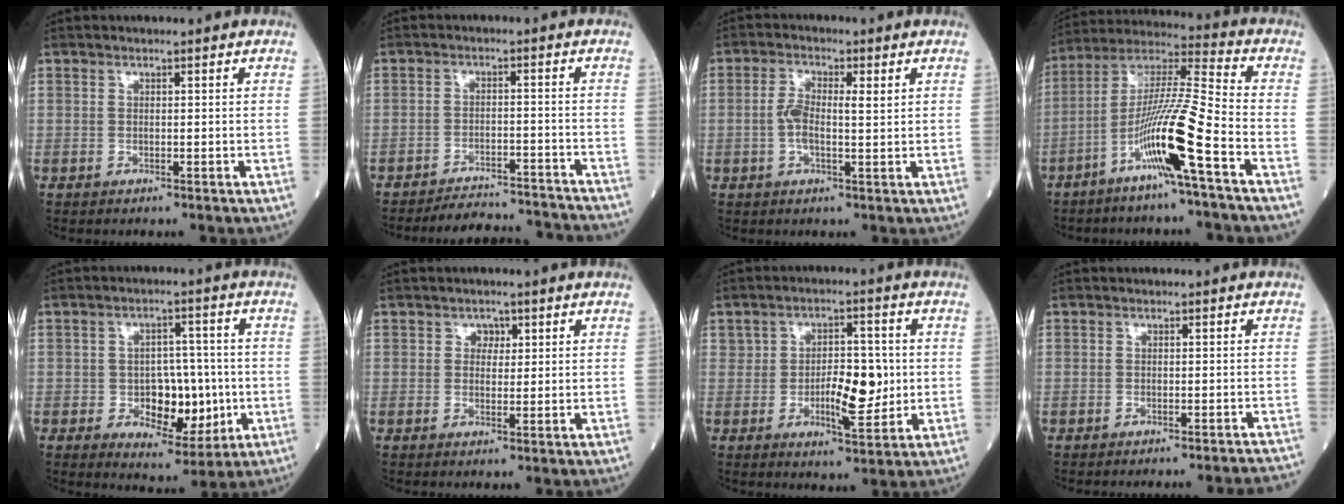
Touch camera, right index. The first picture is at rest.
{"total": 11.4, "force": [-11.3, 0.9, 1.2], "torque": [-0.010, 0.009, -0.149]}
{"total": 4.7, "force": [0.6, 1.4, 4.5], "torque": [-0.097, 0.016, 0.009]}
{"total": 13.3, "force": [-5.9, -1.1, 11.9], "torque": [-0.232, -0.003, -0.117]}
{"total": 9.3, "force": [-1.8, 5.1, 7.5], "torque": [-0.106, 0.007, -0.019]}
{"total": 1.7, "force": [0.6, 1.4, 0.8], "torque": [-0.004, 0.001, 0.006]}
{"total": 8.1, "force": [-0.5, 3.4, 7.4], "torque": [-0.119, 0.002, -0.005]}
{"total": 9.9, "force": [-9.6, -0.6, 2.2], "torque": [-0.008, -0.009, -0.105]}